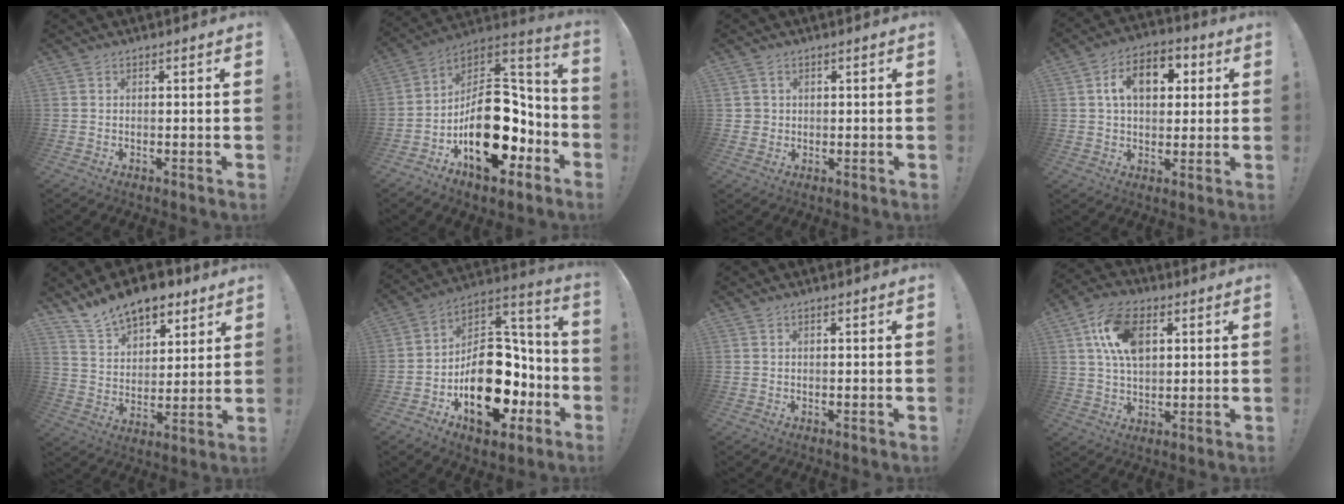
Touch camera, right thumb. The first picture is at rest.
{"total": 24.1, "force": [-6.7, 14.4, 18.1], "torque": [-0.255, 0.040, -0.093]}
{"total": 2.3, "force": [0.8, 2.1, 0.4], "torque": [-0.001, -0.003, 0.015]}
{"total": 12.0, "force": [3.1, 7.9, 8.5], "torque": [-0.129, 0.013, 0.054]}
{"total": 13.7, "force": [10.7, 6.7, 5.1], "torque": [-0.099, -0.071, 0.200]}
{"total": 24.3, "force": [-8.5, 15.6, 16.6], "torque": [-0.228, 0.049, -0.118]}
{"total": 0.0}
{"total": 14.0, "force": [4.6, 8.6, 10.1], "torque": [-0.183, 0.004, 0.085]}